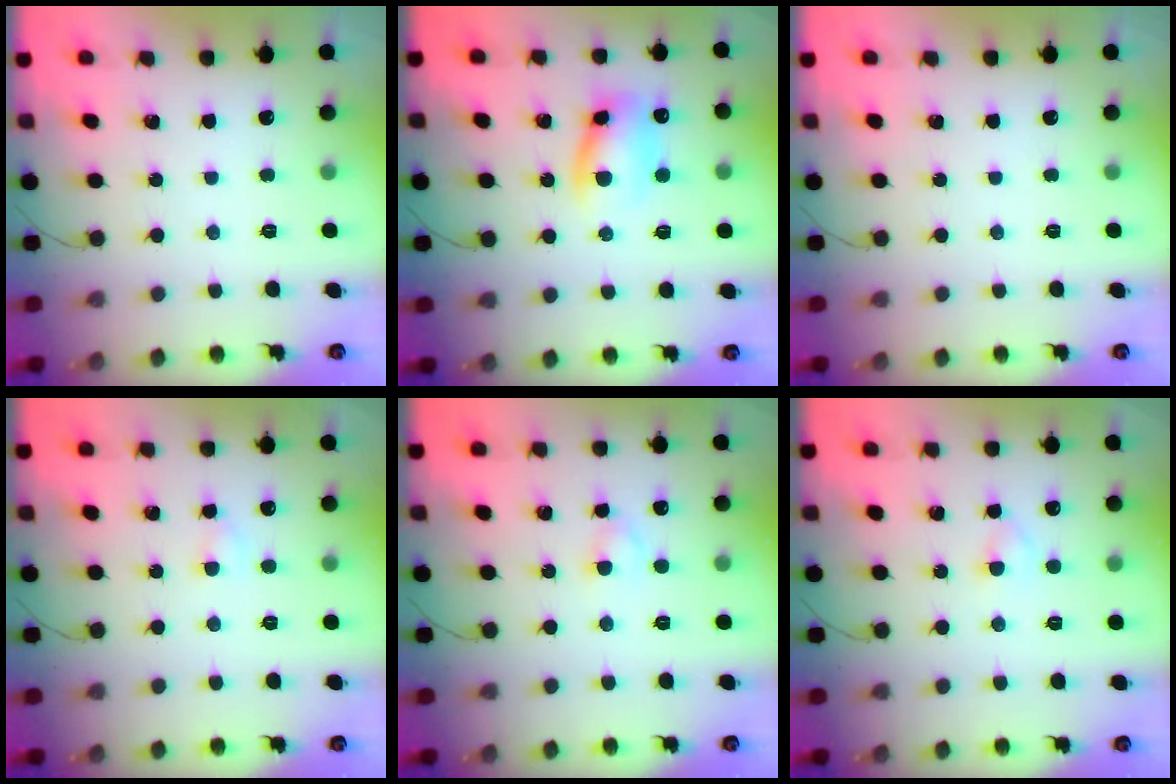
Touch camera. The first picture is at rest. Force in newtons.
{"total": 10.6, "press": 10.6, "slide": 1.1}
{"total": 0.0}
{"total": 2.7, "press": 2.5, "slide": 1.0}
{"total": 2.8, "press": 2.6, "slide": 1.1}
{"total": 2.8, "press": 2.6, "slide": 1.1}